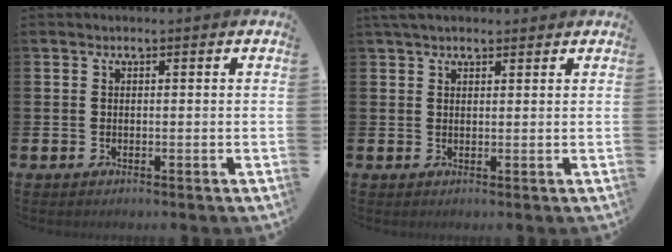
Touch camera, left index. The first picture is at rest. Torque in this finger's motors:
{"motor_torque": [0.57, -1.57, -0.62, 0.21]}